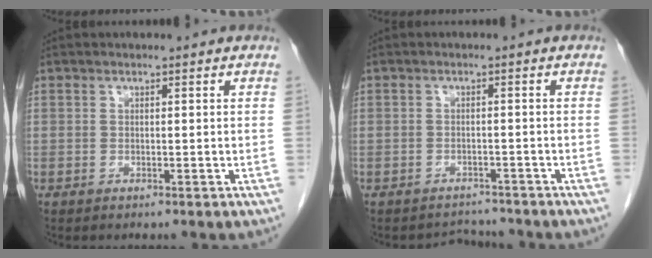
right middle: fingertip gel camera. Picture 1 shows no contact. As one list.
[{"total": 2.8, "force": [-2.5, 0.8, -0.9], "torque": [0.012, 0.004, -0.037]}]